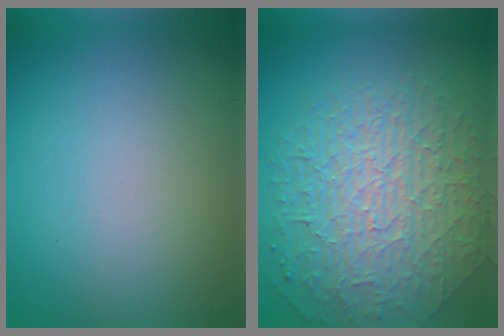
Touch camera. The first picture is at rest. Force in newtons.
{"total": 9.9, "press": 6.5, "slide": 7.5}